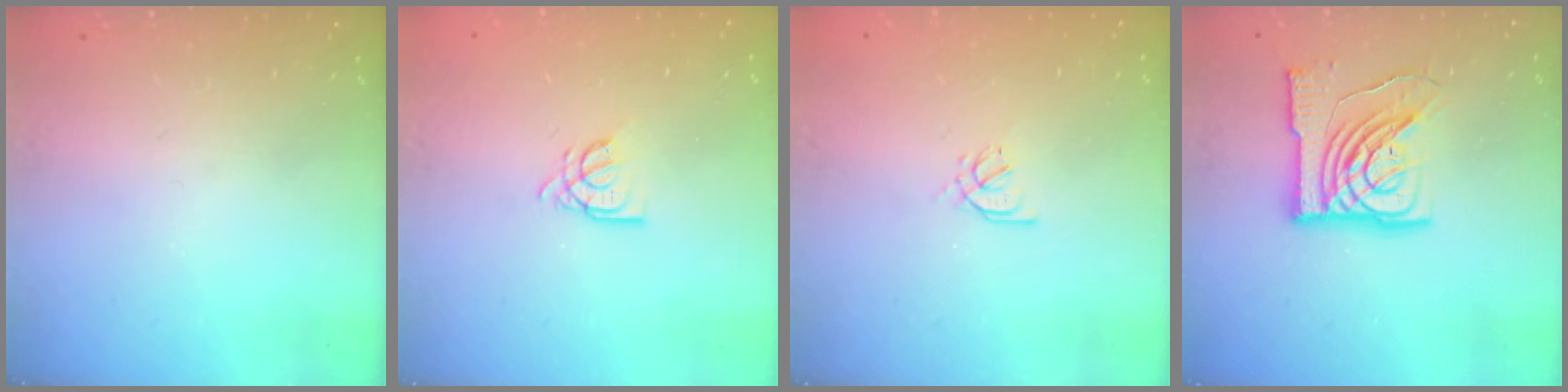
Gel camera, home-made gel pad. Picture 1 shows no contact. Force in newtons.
{"total": 6.7, "press": 6.7, "slide": 0.5}
{"total": 2.4, "press": 2.3, "slide": 0.6}
{"total": 13.9, "press": 13.8, "slide": 1.8}